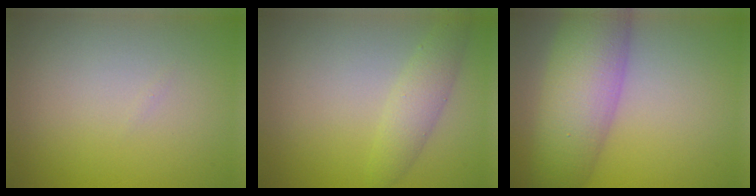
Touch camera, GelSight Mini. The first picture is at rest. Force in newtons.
{"total": 2.6, "press": 2.6, "slide": 0.1}
{"total": 8.7, "press": 8.7, "slide": 0.2}